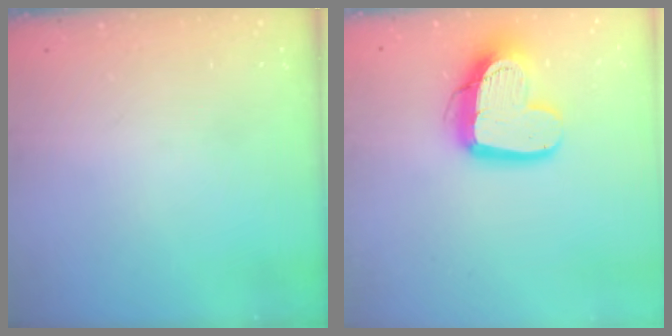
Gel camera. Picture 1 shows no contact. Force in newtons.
{"total": 15.0, "press": 14.9, "slide": 1.3}